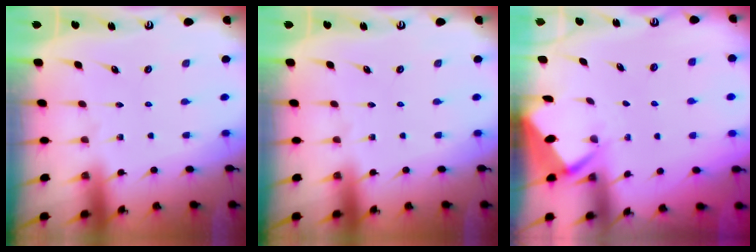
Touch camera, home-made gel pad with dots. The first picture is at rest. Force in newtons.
{"total": 0.0}
{"total": 2.8, "press": 2.8, "slide": 0.4}